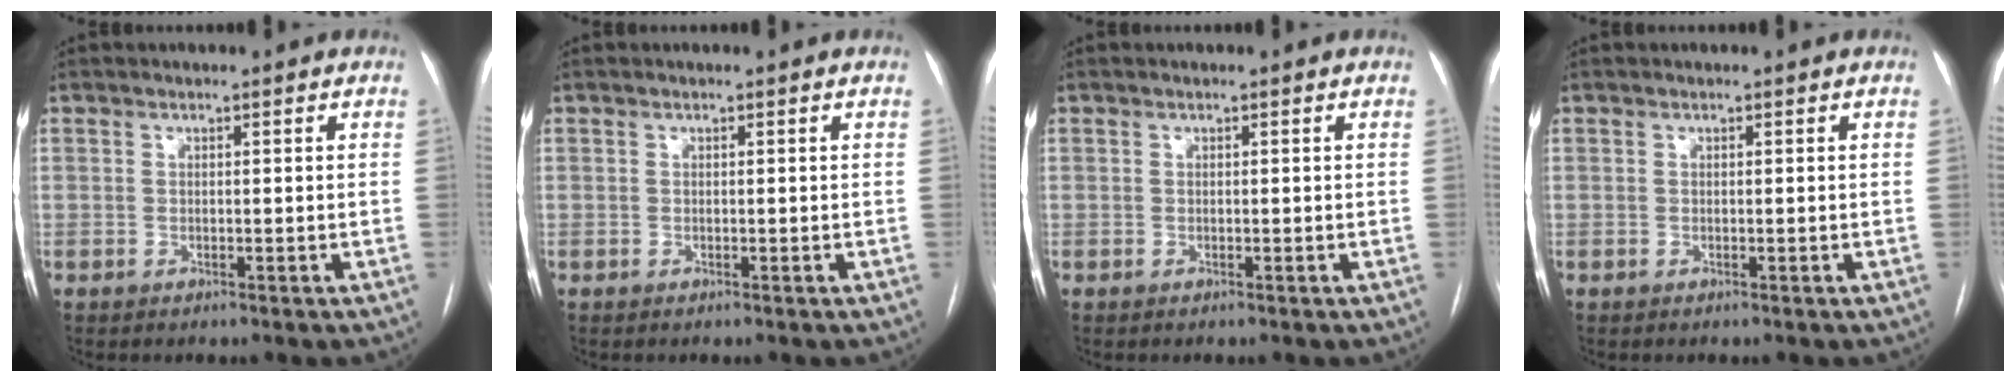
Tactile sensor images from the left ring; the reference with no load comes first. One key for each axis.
{"total": 0.0}
{"total": 0.0}
{"total": 0.0}